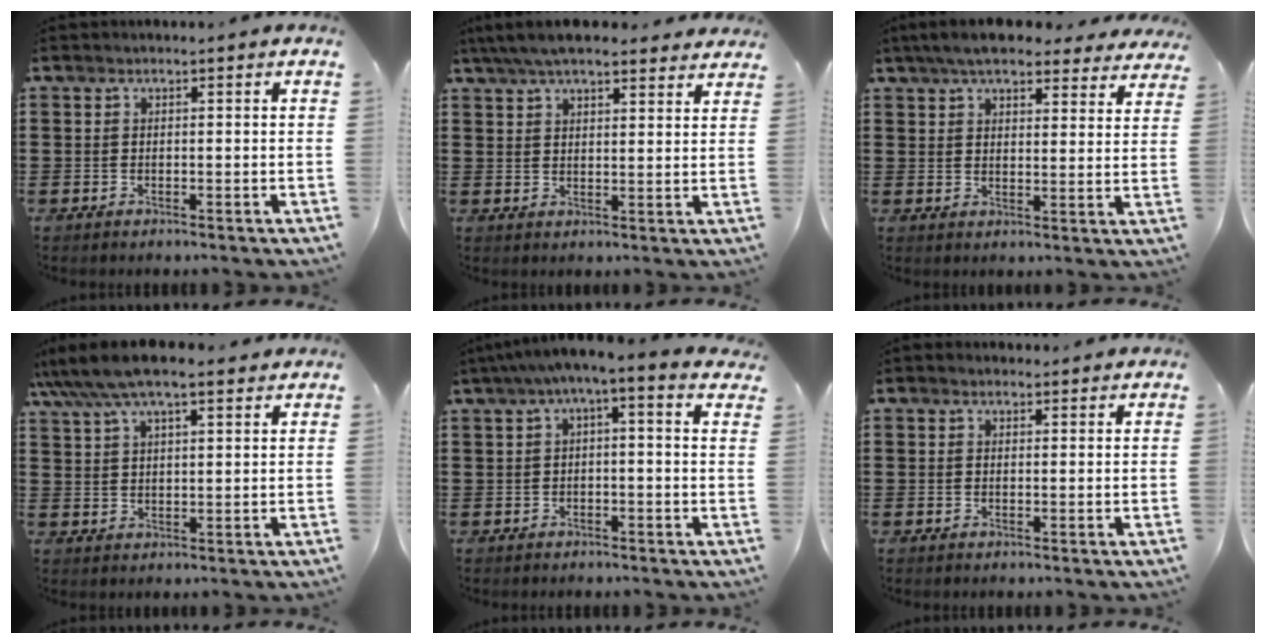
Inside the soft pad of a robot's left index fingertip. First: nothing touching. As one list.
[{"total": 6.4, "force": [5.6, 1.2, 2.8], "torque": [-0.070, -0.007, 0.104]}, {"total": 6.9, "force": [5.7, 1.4, 3.6], "torque": [-0.084, -0.006, 0.105]}, {"total": 7.4, "force": [5.9, 2.1, 4.0], "torque": [-0.092, -0.007, 0.108]}, {"total": 2.6, "force": [-0.9, 0.3, 2.4], "torque": [-0.044, -0.004, -0.025]}, {"total": 0.8, "force": [0.5, 0.5, 0.1], "torque": [-0.005, 0.004, 0.010]}]